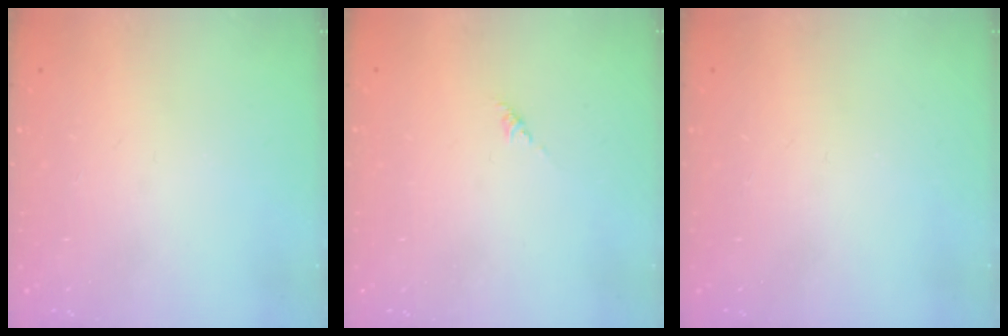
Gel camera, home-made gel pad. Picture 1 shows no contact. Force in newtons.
{"total": 0.6, "press": 0.4, "slide": 0.4}
{"total": 0.0}